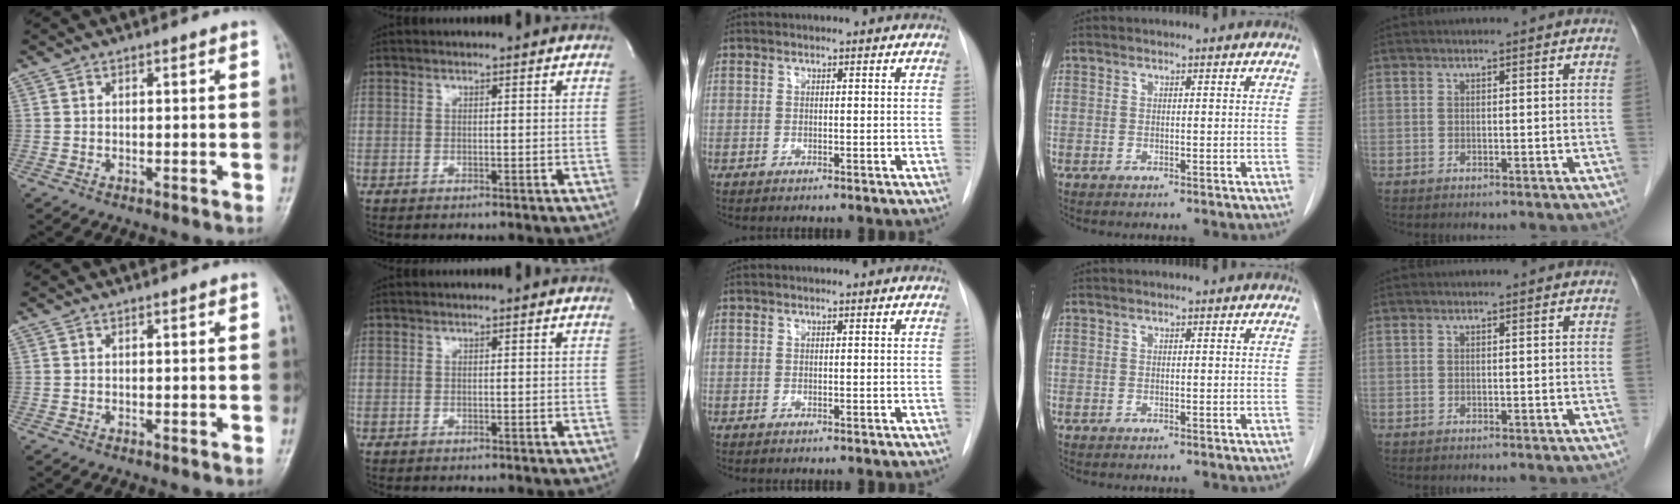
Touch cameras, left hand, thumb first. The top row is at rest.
{}